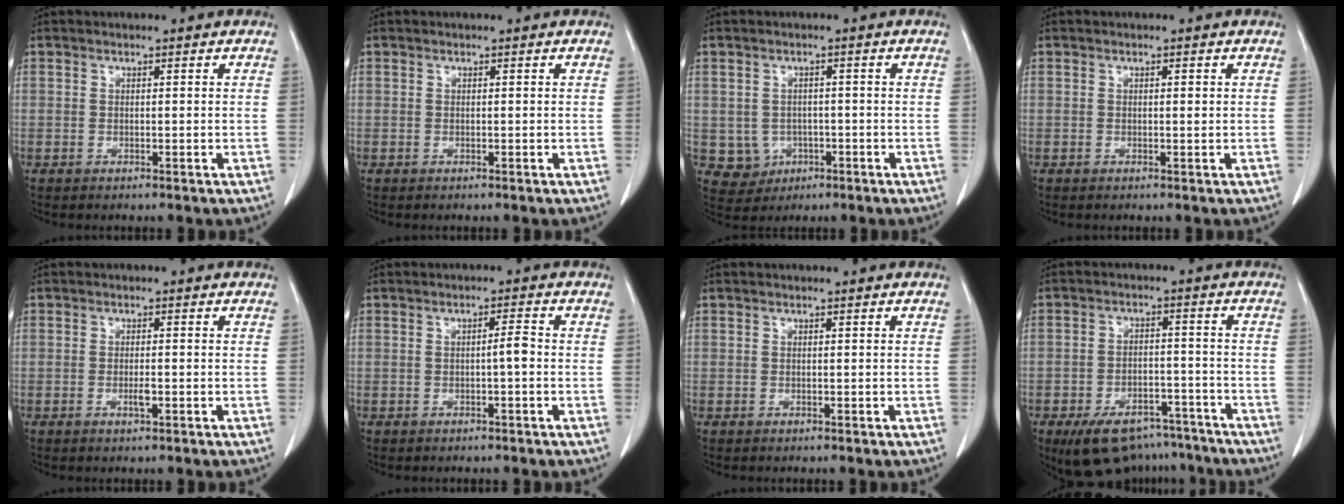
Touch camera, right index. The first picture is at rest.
{"total": 0.0}
{"total": 4.6, "force": [-1.0, 4.5, 0.7], "torque": [-0.005, 0.006, -0.006]}
{"total": 0.7, "force": [0.1, 0.1, 0.6], "torque": [-0.010, 0.000, 0.001]}
{"total": 1.5, "force": [-0.5, 0.3, 1.4], "torque": [-0.028, -0.001, -0.009]}
{"total": 2.0, "force": [-0.4, 0.0, 1.9], "torque": [-0.030, 0.003, -0.005]}
{"total": 0.0}
{"total": 11.6, "force": [-8.9, 5.8, 4.5], "torque": [-0.064, 0.016, -0.134]}